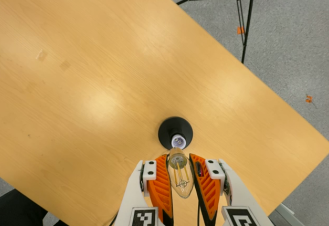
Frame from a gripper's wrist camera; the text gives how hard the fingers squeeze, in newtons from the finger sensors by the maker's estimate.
{"total": 20.4, "left": 22.2, "right": 18.6}